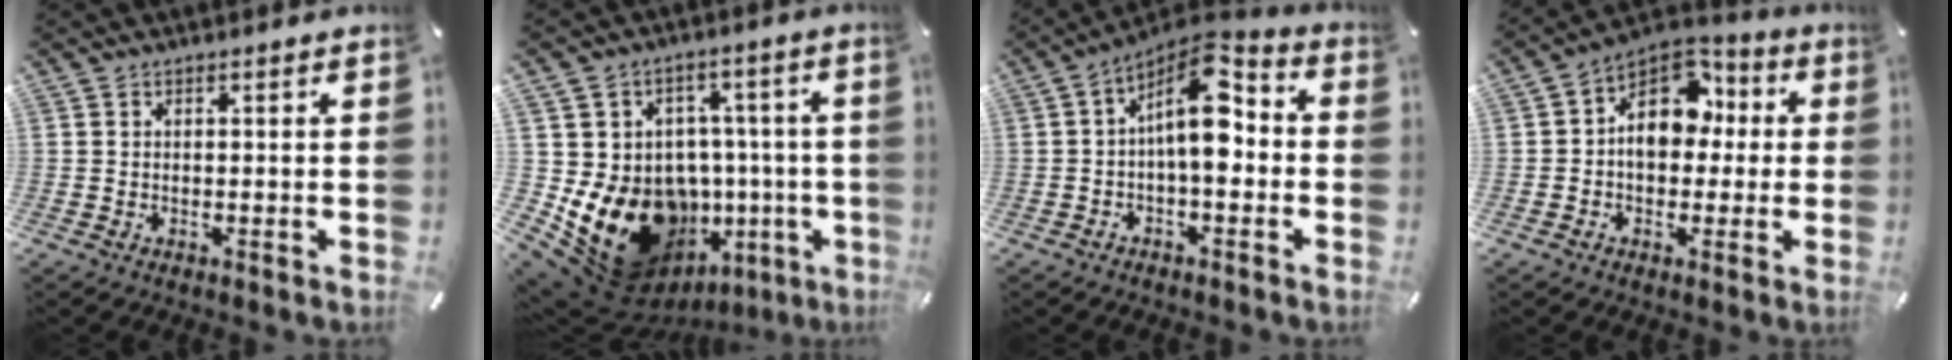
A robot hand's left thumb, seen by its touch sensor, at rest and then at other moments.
{"total": 19.3, "force": [-6.4, 14.4, 11.2], "torque": [-0.196, 0.013, -0.074]}
{"total": 12.6, "force": [1.0, 6.1, 11.0], "torque": [-0.199, -0.021, 0.012]}
{"total": 12.2, "force": [1.1, 9.6, 7.5], "torque": [-0.120, -0.009, 0.020]}